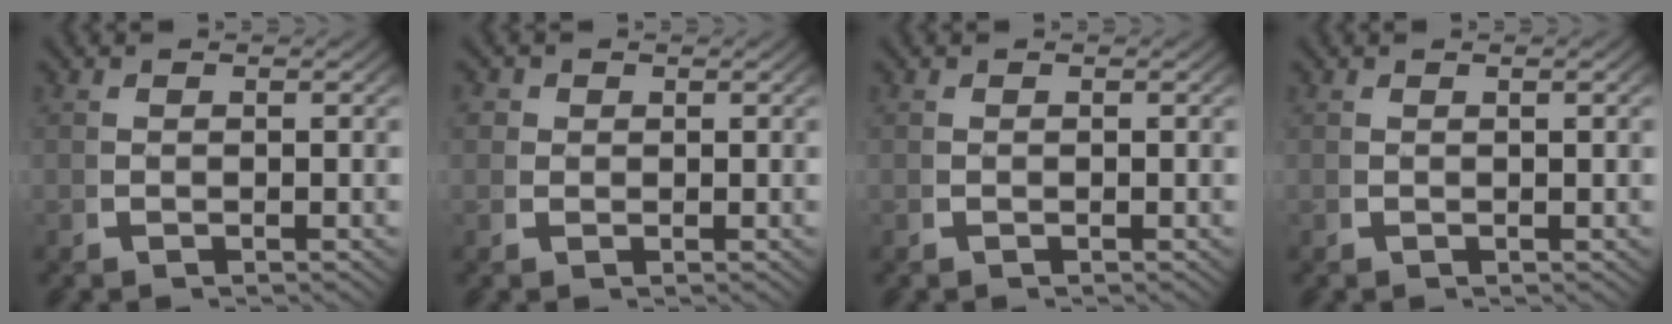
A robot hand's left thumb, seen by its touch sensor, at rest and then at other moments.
{"total": 1.8, "force": [0.7, 1.6, 0.5], "torque": [-0.013, -0.005, 0.011]}
{"total": 0.0}
{"total": 0.6, "force": [0.2, -0.1, 0.5], "torque": [-0.011, 0.003, 0.005]}